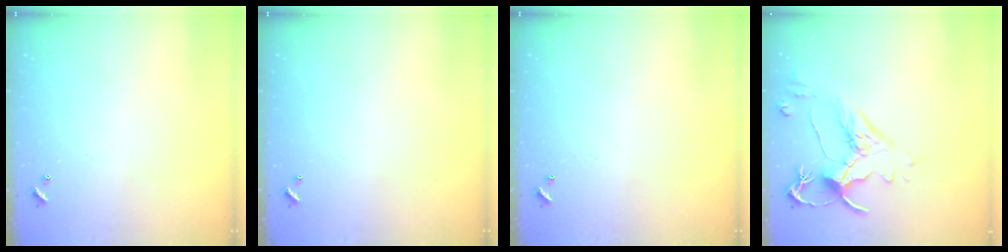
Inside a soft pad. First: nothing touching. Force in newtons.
{"total": 0.0}
{"total": 0.0}
{"total": 2.5, "press": 2.1, "slide": 1.4}